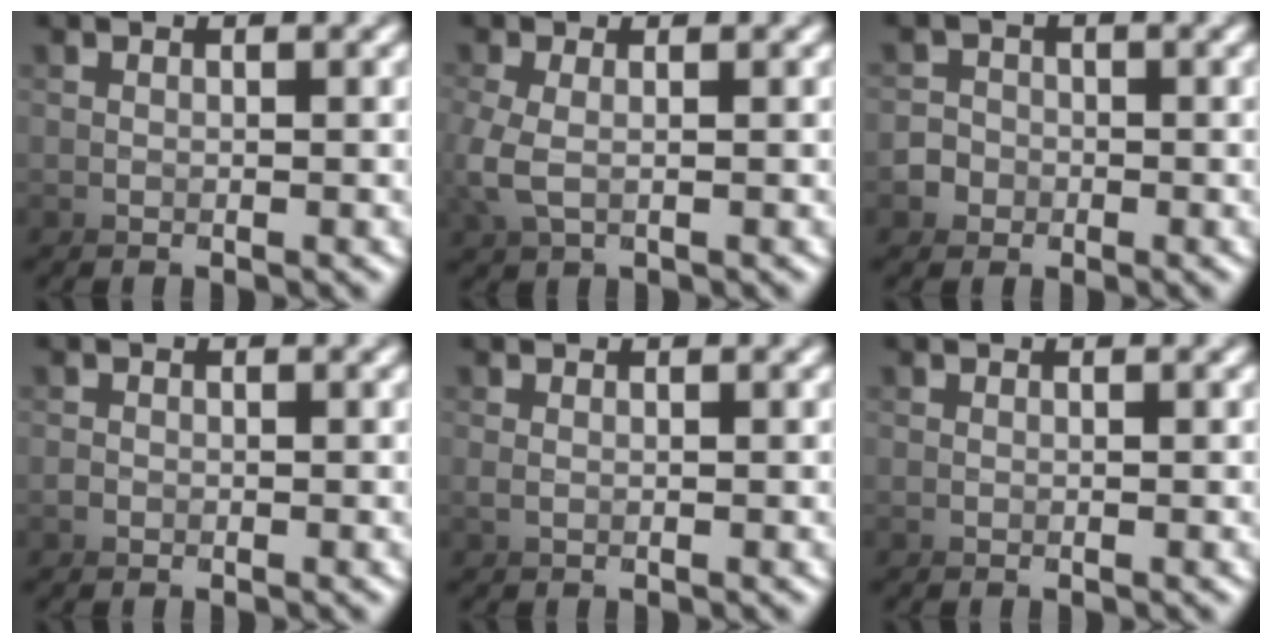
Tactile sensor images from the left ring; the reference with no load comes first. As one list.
[{"total": 1.9, "force": [-1.5, -1.2, 0.3], "torque": [-0.032, -0.009, -0.015]}, {"total": 3.6, "force": [-1.3, 2.7, -1.9], "torque": [0.014, -0.016, -0.029]}, {"total": 0.9, "force": [-0.4, 0.6, -0.4], "torque": [-0.010, -0.016, 0.000]}, {"total": 0.8, "force": [-0.1, -0.8, -0.2], "torque": [0.013, 0.006, -0.002]}, {"total": 0.0}]